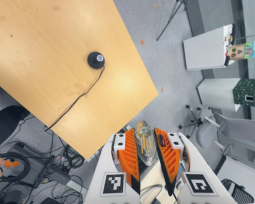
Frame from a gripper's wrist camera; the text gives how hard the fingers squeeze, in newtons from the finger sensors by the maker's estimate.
{"total": 8.4, "left": 7.6, "right": 9.3}